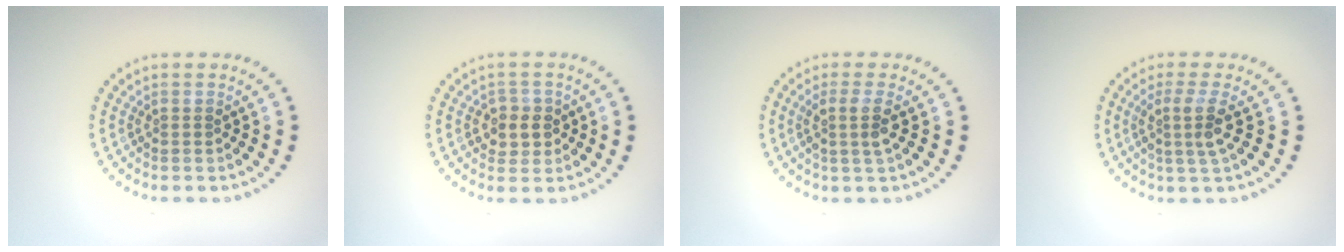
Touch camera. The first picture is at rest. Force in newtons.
{"total": 2.4, "press": 2.3, "slide": 0.8}
{"total": 2.2, "press": 1.8, "slide": 1.3}
{"total": 2.6, "press": 2.0, "slide": 1.7}